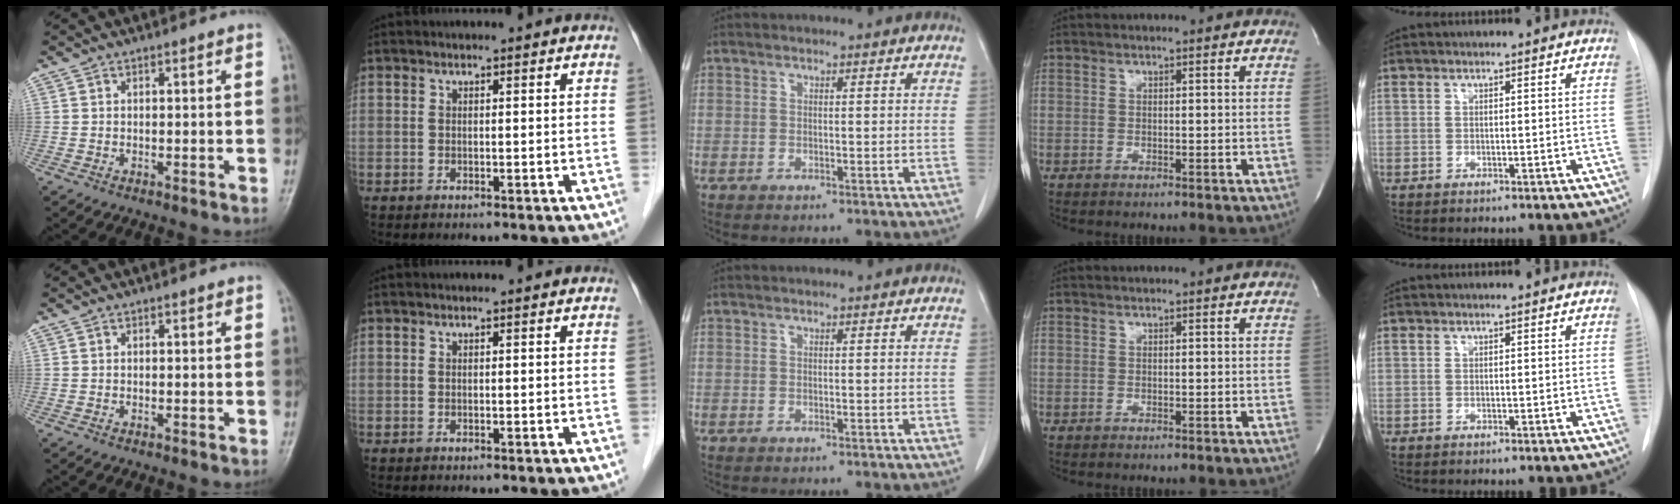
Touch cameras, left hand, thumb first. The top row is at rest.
{}